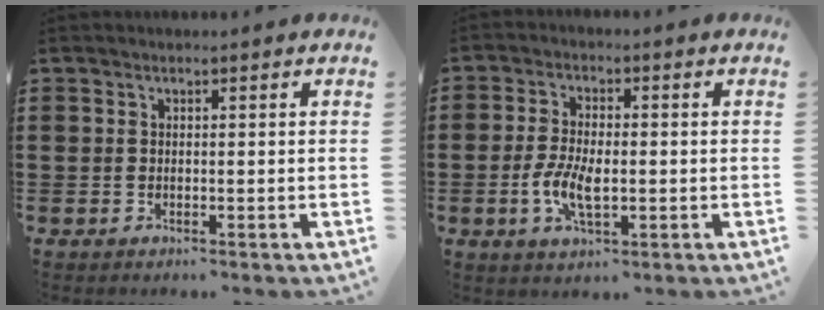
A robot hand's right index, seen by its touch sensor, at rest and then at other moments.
{"total": 5.8, "force": [-1.2, 2.6, 5.0], "torque": [-0.114, -0.003, -0.027]}